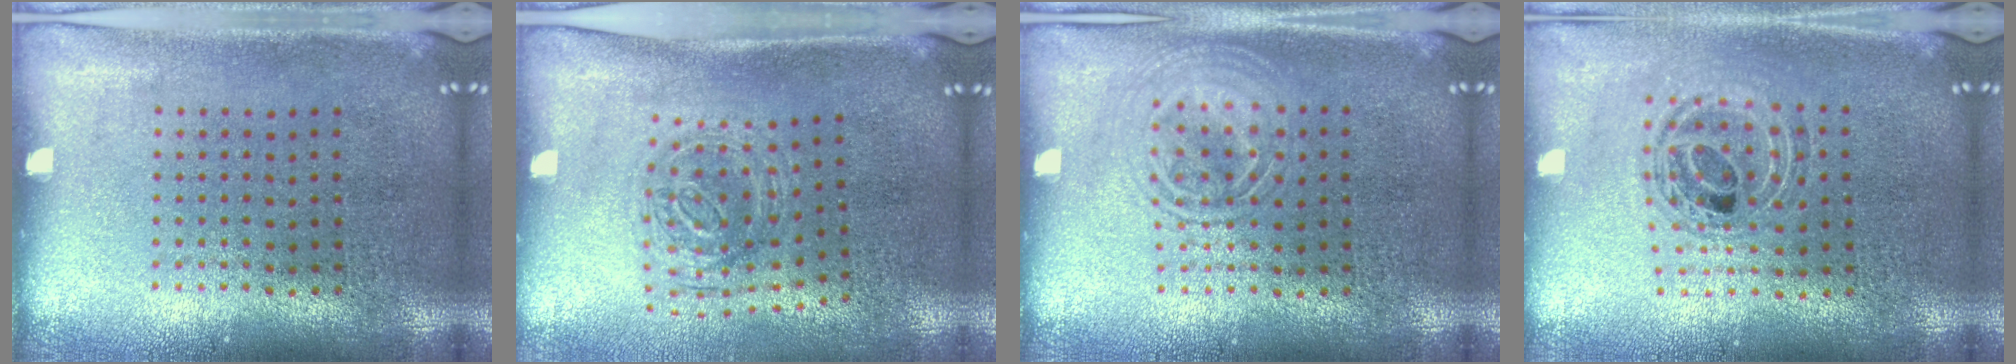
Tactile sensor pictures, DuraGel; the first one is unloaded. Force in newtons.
{"total": 1.1, "press": 1.1, "slide": 0.3}
{"total": 1.3, "press": 1.3, "slide": 0.2}
{"total": 0.7, "press": 0.7, "slide": 0.1}